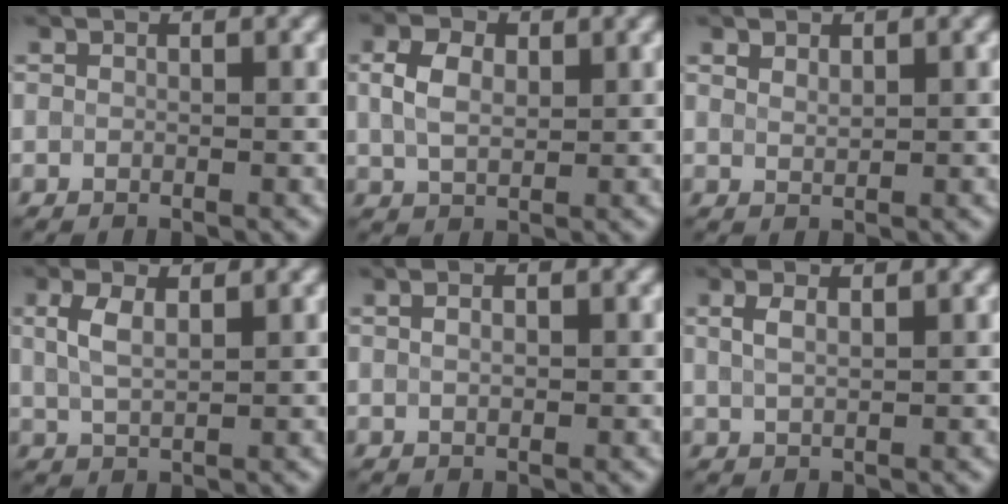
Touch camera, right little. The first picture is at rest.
{"total": 3.5, "force": [1.1, 2.2, 2.5], "torque": [-0.059, 0.012, 0.021]}
{"total": 1.1, "force": [1.0, 0.3, 0.3], "torque": [-0.009, 0.004, 0.024]}
{"total": 2.9, "force": [1.3, 1.1, 2.3], "torque": [-0.057, 0.009, 0.031]}
{"total": 1.0, "force": [0.4, 0.4, 0.8], "torque": [-0.012, 0.004, 0.008]}
{"total": 1.7, "force": [1.0, 0.4, 1.3], "torque": [-0.034, 0.009, 0.025]}